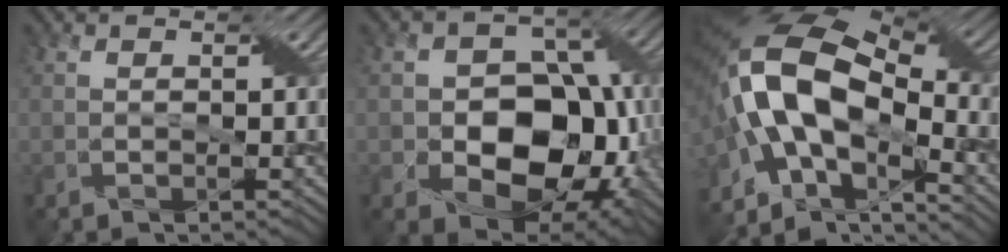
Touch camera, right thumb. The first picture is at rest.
{"total": 12.9, "force": [-2.8, 9.6, 8.2], "torque": [-0.110, -0.008, -0.052]}
{"total": 17.3, "force": [-3.4, 9.5, 14.0], "torque": [-0.288, -0.003, -0.064]}